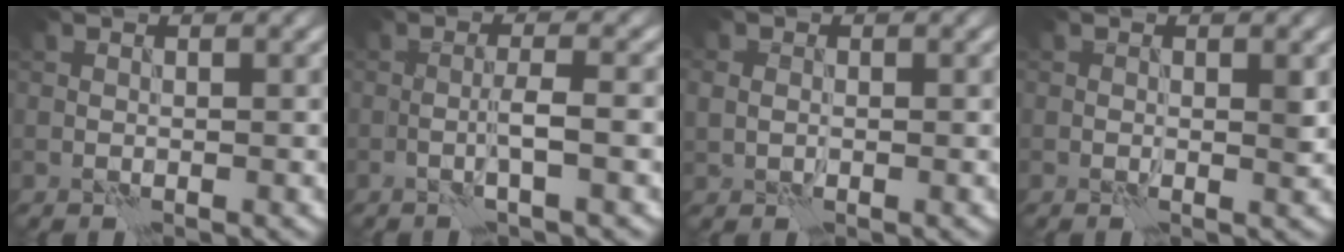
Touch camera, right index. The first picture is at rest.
{"total": 2.2, "force": [-0.7, 0.1, 2.1], "torque": [-0.039, 0.007, -0.018]}
{"total": 1.6, "force": [0.0, 1.3, 0.9], "torque": [-0.019, 0.001, 0.002]}
{"total": 1.2, "force": [0.0, 0.5, 1.1], "torque": [-0.012, -0.003, -0.001]}